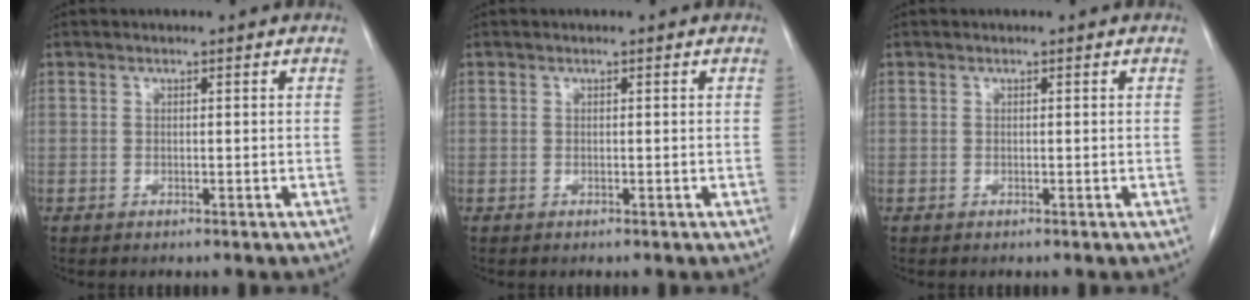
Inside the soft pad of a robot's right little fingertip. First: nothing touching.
{"total": 0.0}
{"total": 0.0}